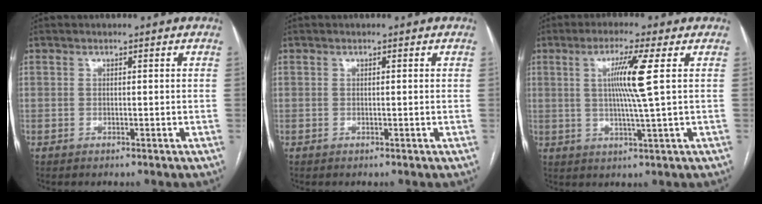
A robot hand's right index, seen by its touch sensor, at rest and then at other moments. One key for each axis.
{"total": 0.0}
{"total": 7.5, "fx": 1.6, "fy": -1.4, "fz": 7.2, "tx": -0.134, "ty": -0.002, "tz": 0.033}